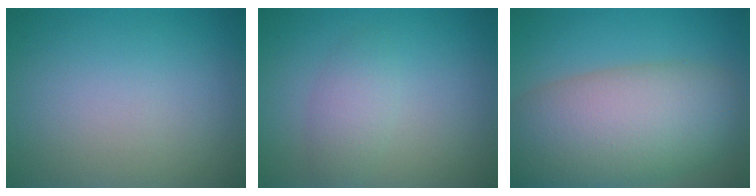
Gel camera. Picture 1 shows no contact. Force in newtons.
{"total": 2.2, "press": 2.2, "slide": 0.1}
{"total": 11.2, "press": 11.2, "slide": 0.6}